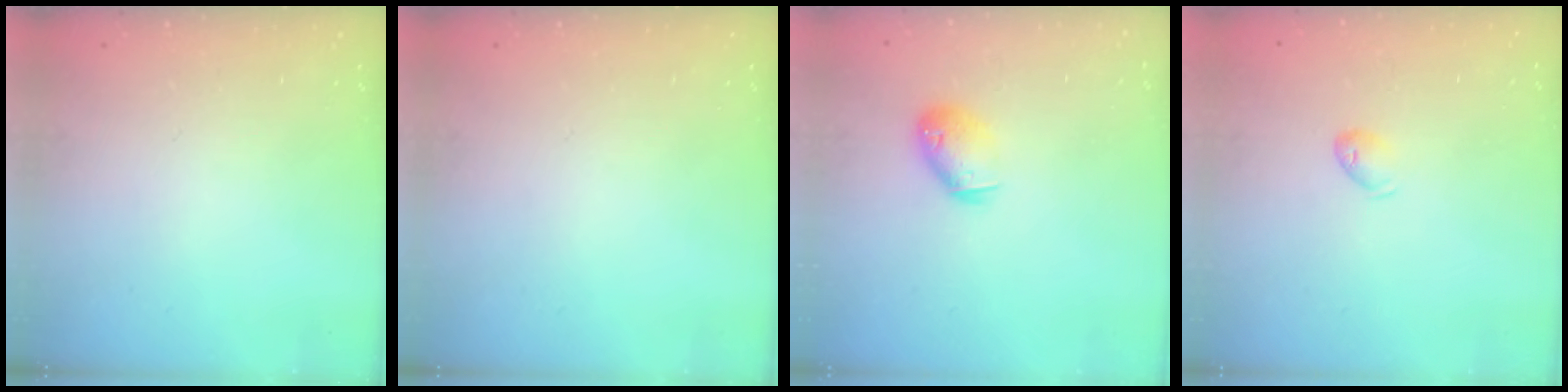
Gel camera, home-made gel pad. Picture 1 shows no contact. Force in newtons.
{"total": 0.0}
{"total": 9.7, "press": 9.5, "slide": 1.6}
{"total": 5.4, "press": 5.3, "slide": 1.0}